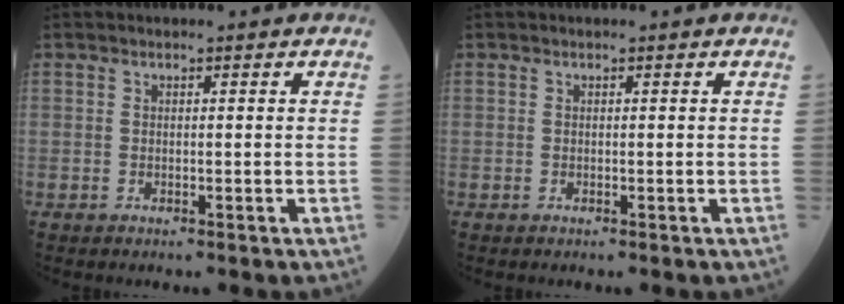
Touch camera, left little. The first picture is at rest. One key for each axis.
{"total": 0.0}